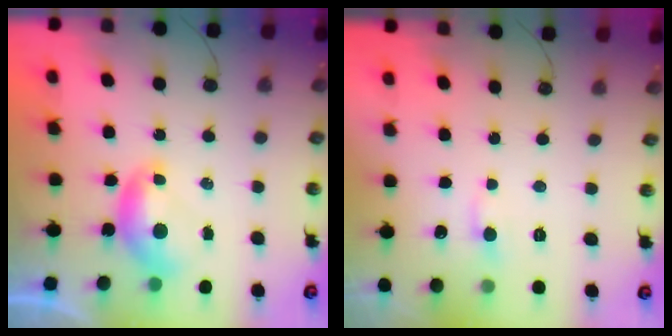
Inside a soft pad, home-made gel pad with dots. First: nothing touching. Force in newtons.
{"total": 0.6, "press": 0.0, "slide": 0.6}